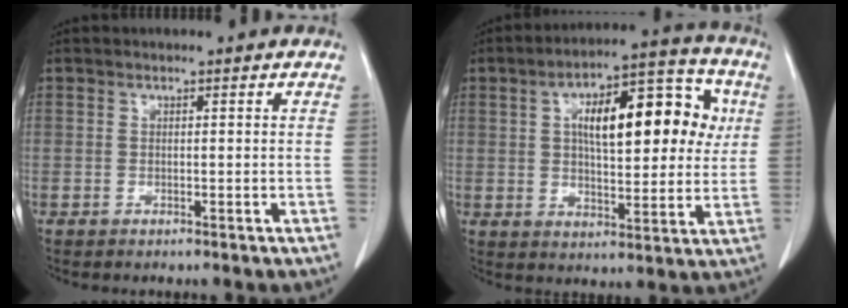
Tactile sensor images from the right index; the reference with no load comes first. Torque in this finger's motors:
{"motor_torque": [1.26, 0.88, 0.61, 0.11]}